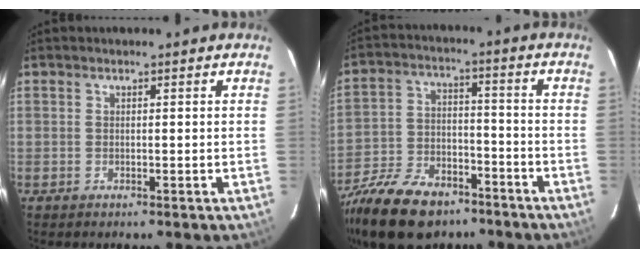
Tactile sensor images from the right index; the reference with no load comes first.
{"total": 21.5, "force": [-15.4, 10.5, 10.7], "torque": [-0.244, -0.014, -0.255]}